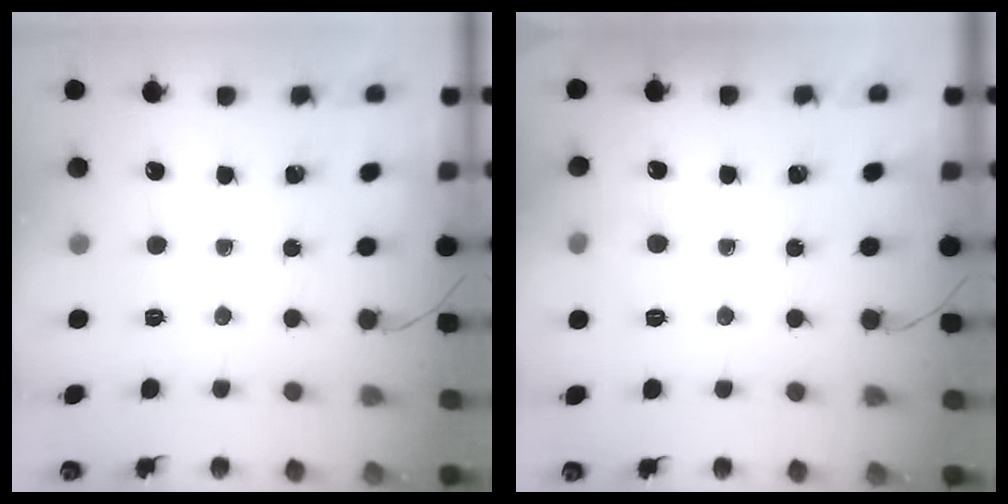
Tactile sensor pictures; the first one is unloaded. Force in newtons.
{"total": 7.2, "press": 7.0, "slide": 1.9}